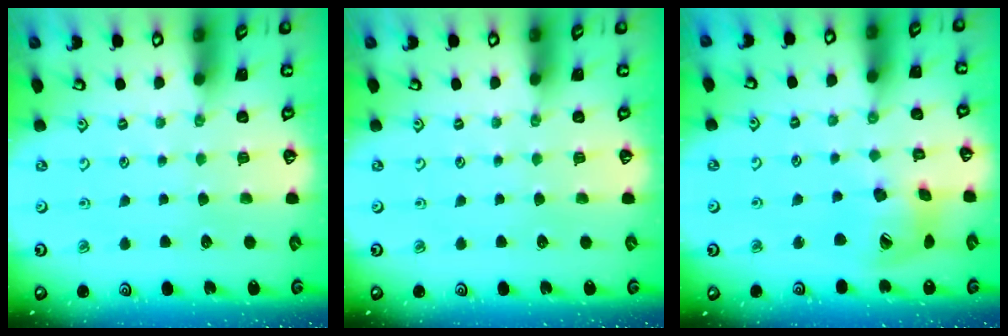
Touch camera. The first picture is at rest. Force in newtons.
{"total": 0.0}
{"total": 15.5, "press": 15.4, "slide": 2.4}